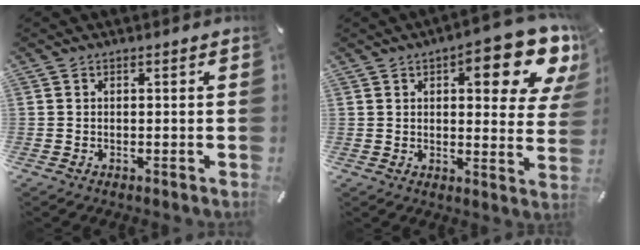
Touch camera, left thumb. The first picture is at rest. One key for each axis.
{"total": 15.7, "fx": 7.9, "fy": 5.9, "fz": 12.2, "tx": -0.143, "ty": -0.050, "tz": 0.122}